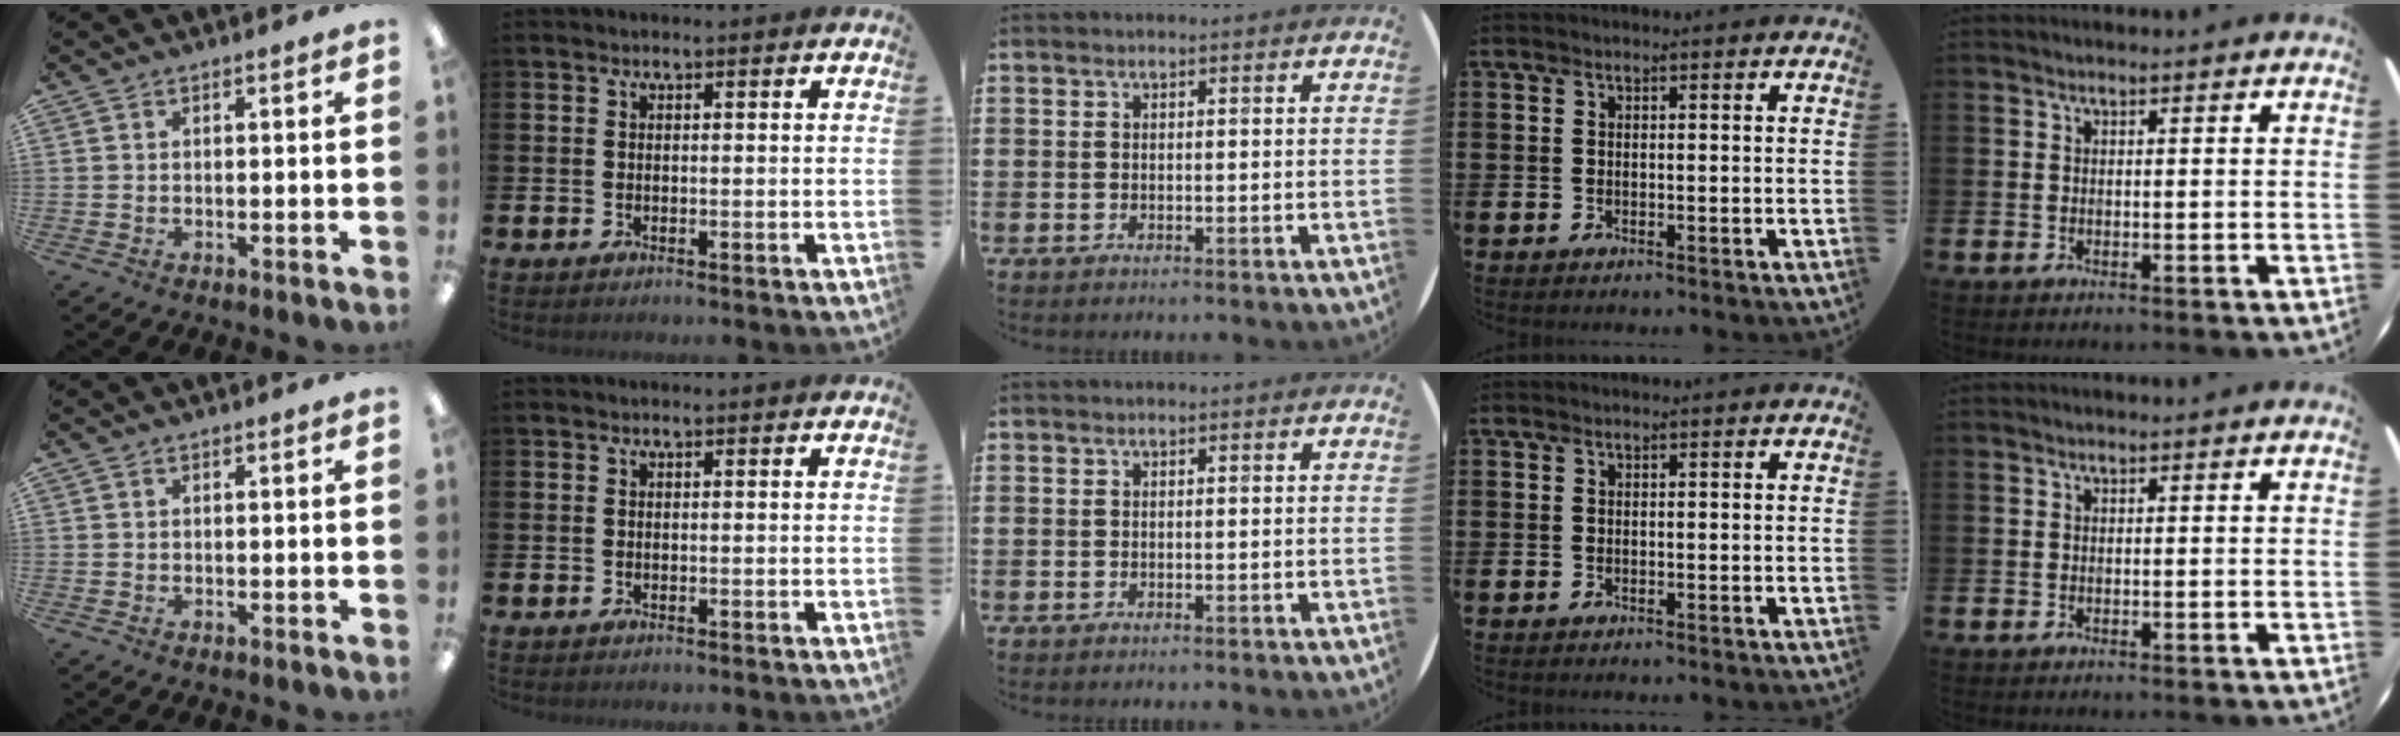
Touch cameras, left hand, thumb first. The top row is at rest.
{}